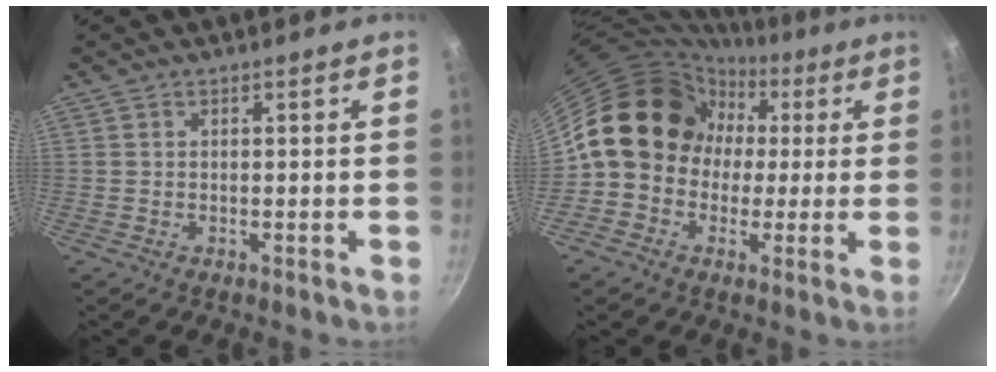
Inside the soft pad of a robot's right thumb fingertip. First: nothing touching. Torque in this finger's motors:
{"motor_torque": [1.63, 3.38, 1.50, -0.35, 0.45]}